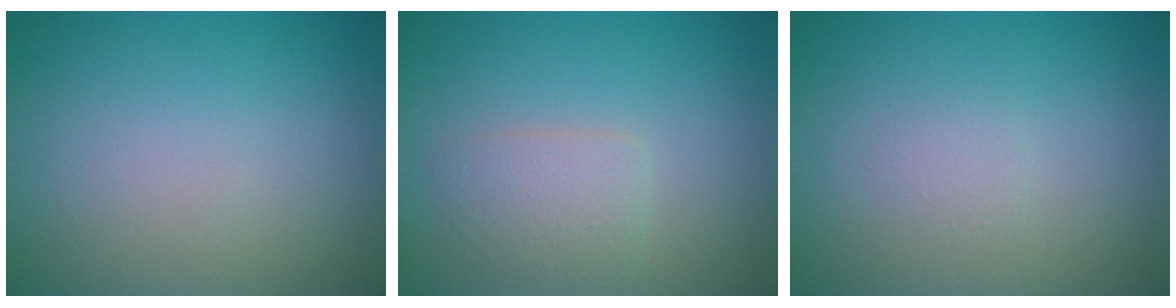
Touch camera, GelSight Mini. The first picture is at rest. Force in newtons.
{"total": 2.3, "press": 2.3, "slide": 0.1}
{"total": 0.7, "press": 0.7, "slide": 0.0}